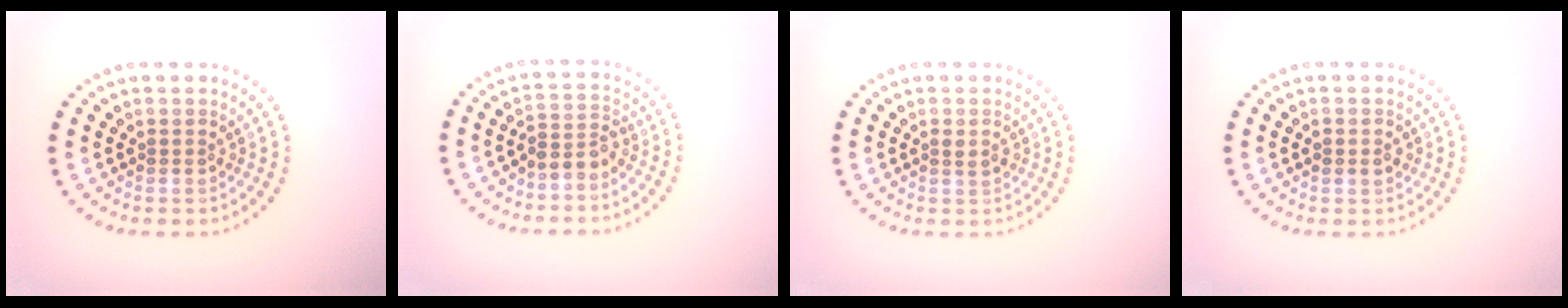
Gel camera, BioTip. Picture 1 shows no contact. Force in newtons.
{"total": 2.2, "press": 1.8, "slide": 1.4}
{"total": 0.9, "press": 0.9, "slide": 0.3}
{"total": 1.6, "press": 1.6, "slide": 0.1}